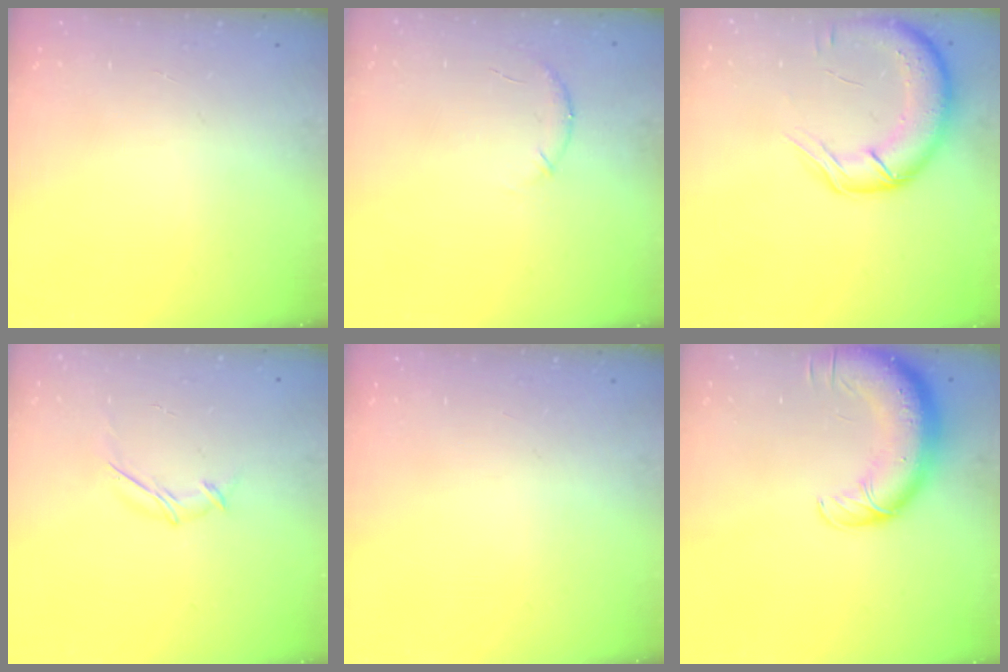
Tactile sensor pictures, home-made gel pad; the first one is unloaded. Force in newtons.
{"total": 5.7, "press": 5.6, "slide": 1.3}
{"total": 14.4, "press": 14.0, "slide": 3.5}
{"total": 5.6, "press": 5.6, "slide": 0.2}
{"total": 0.0}
{"total": 13.5, "press": 13.0, "slide": 3.6}